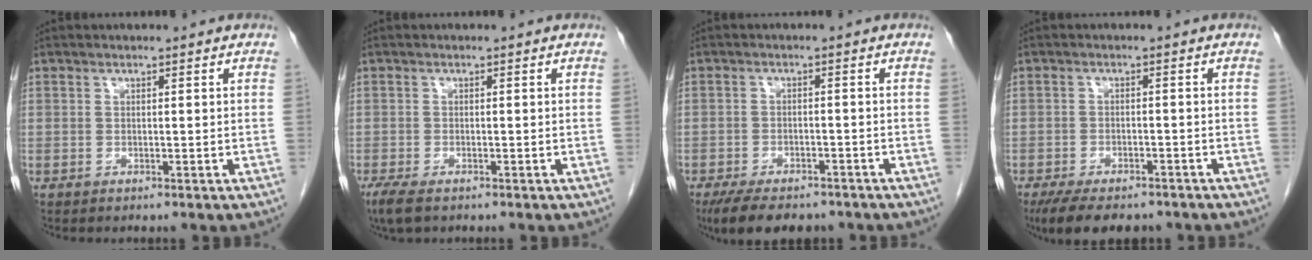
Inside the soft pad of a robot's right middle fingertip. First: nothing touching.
{"total": 3.8, "force": [-2.6, 1.2, 2.5], "torque": [-0.056, -0.012, -0.041]}
{"total": 10.2, "force": [-7.9, 4.0, 4.9], "torque": [-0.076, -0.007, -0.117]}
{"total": 10.2, "force": [-8.1, 3.9, 5.0], "torque": [-0.077, -0.007, -0.119]}